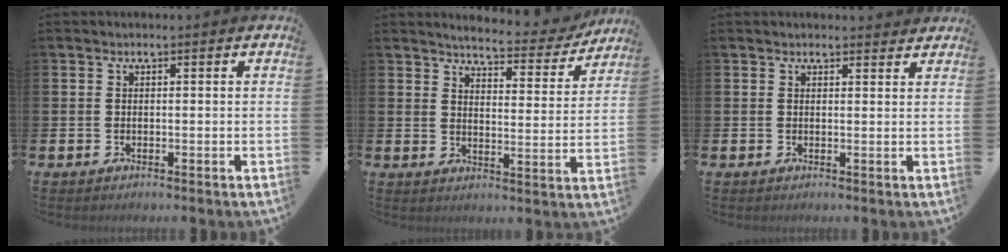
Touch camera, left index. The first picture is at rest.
{"total": 4.8, "force": [4.6, 0.8, 1.0], "torque": [-0.028, -0.038, 0.072]}
{"total": 1.4, "force": [1.4, 0.3, 0.1], "torque": [0.007, -0.005, 0.024]}